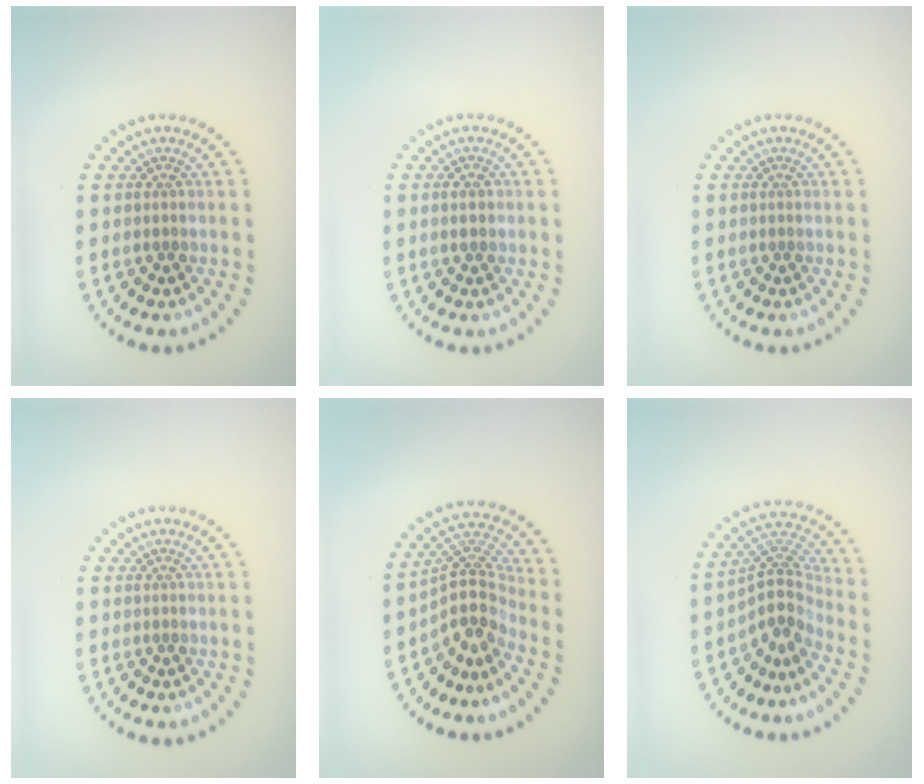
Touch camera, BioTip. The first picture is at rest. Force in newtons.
{"total": 1.8, "press": 1.8, "slide": 0.2}
{"total": 0.0}
{"total": 0.0}
{"total": 4.7, "press": 3.5, "slide": 3.2}
{"total": 4.2, "press": 3.0, "slide": 3.0}